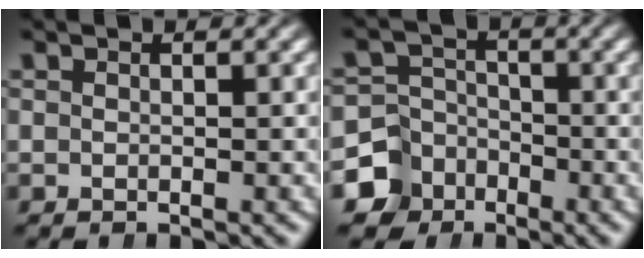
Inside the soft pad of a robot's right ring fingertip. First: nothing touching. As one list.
[{"total": 7.5, "force": [-3.9, 6.1, 2.0], "torque": [-0.020, -0.032, -0.061]}]